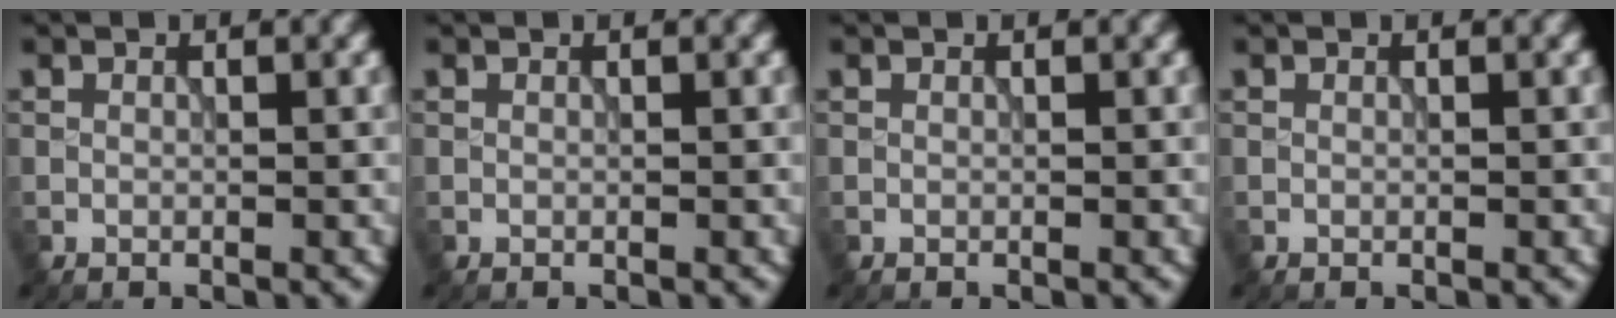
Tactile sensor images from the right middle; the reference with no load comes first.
{"total": 0.0}
{"total": 0.0}
{"total": 0.0}